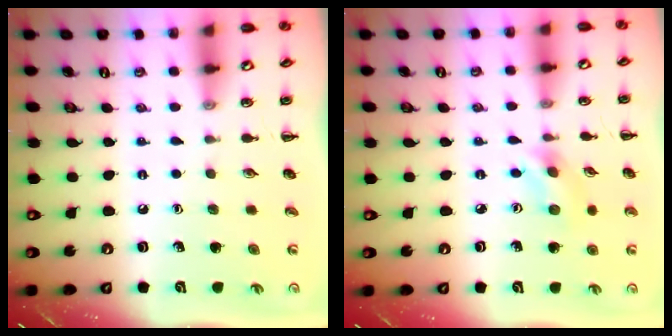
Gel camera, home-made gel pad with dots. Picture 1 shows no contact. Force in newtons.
{"total": 3.3, "press": 3.2, "slide": 0.7}